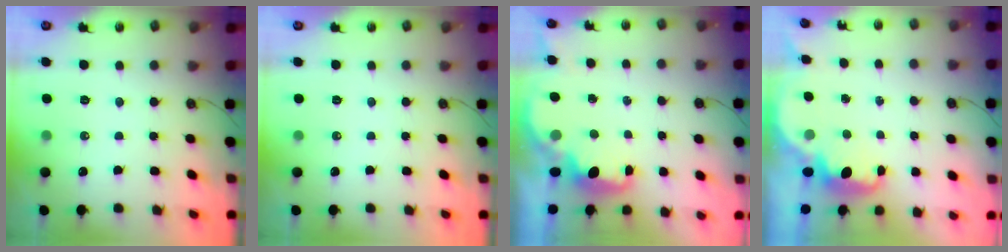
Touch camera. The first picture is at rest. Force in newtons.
{"total": 0.0}
{"total": 1.5, "press": 1.3, "slide": 0.7}
{"total": 2.2, "press": 2.1, "slide": 0.7}